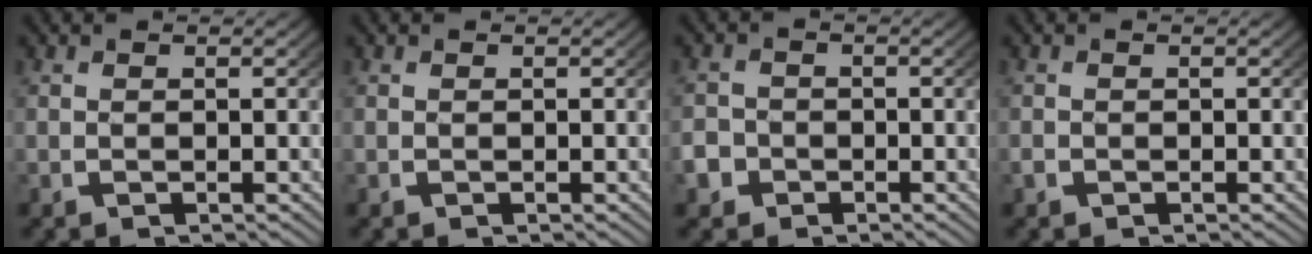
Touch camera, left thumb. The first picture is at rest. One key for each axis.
{"total": 0.0}
{"total": 2.8, "fx": -1.4, "fy": 2.4, "fz": 0.4, "tx": -0.012, "ty": -0.011, "tz": -0.025}
{"total": 0.6, "fx": -0.4, "fy": 0.5, "fz": 0.2, "tx": -0.005, "ty": -0.004, "tz": -0.007}